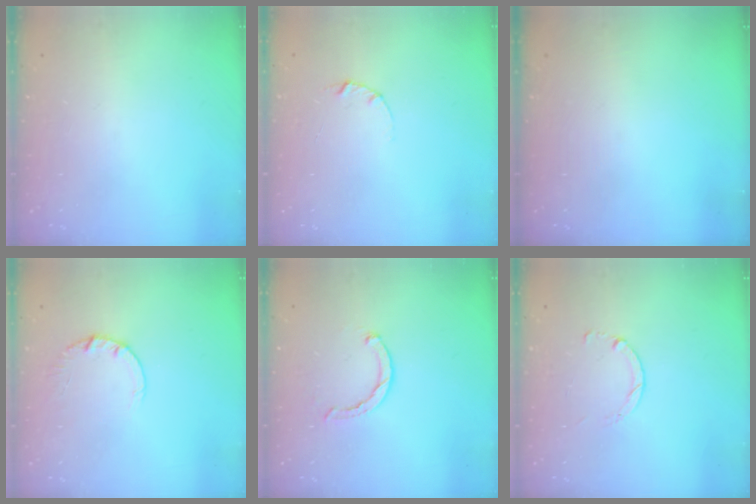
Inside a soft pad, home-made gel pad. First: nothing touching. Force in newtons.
{"total": 2.1, "press": 2.1, "slide": 0.1}
{"total": 0.0}
{"total": 2.7, "press": 2.7, "slide": 0.4}
{"total": 1.5, "press": 1.5, "slide": 0.3}
{"total": 1.8, "press": 1.8, "slide": 0.2}